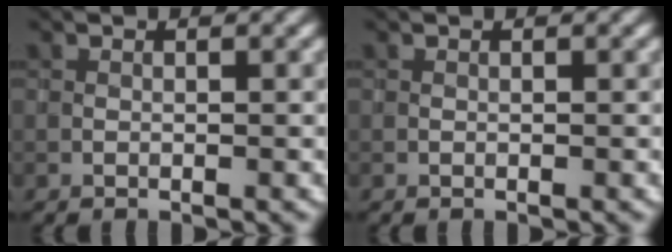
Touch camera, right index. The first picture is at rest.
{"total": 0.0}